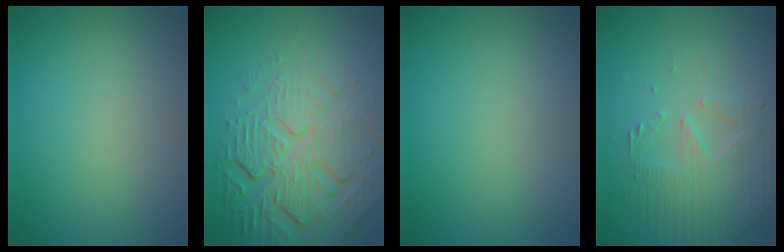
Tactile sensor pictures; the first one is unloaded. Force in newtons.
{"total": 8.1, "press": 5.7, "slide": 5.8}
{"total": 0.0}
{"total": 4.8, "press": 3.6, "slide": 3.2}